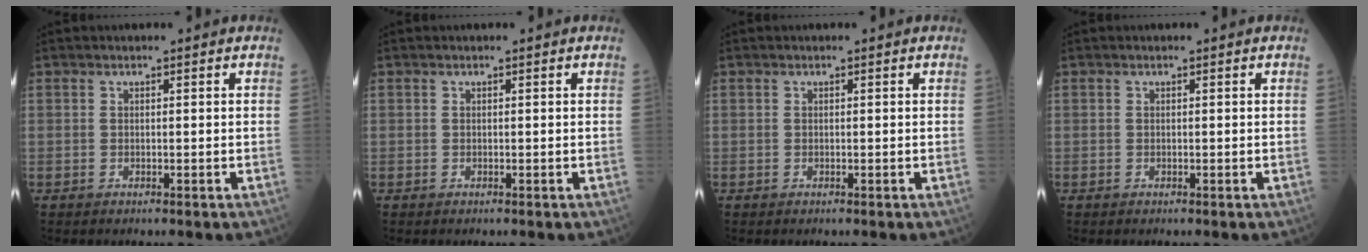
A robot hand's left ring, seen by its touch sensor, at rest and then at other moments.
{"total": 0.0}
{"total": 0.0}
{"total": 0.0}